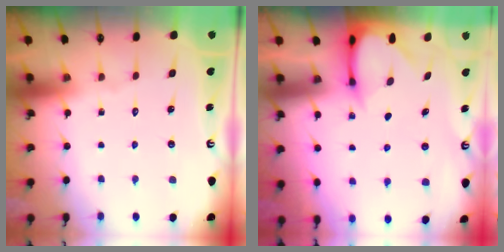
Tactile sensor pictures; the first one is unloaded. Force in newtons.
{"total": 3.2, "press": 3.2, "slide": 0.3}